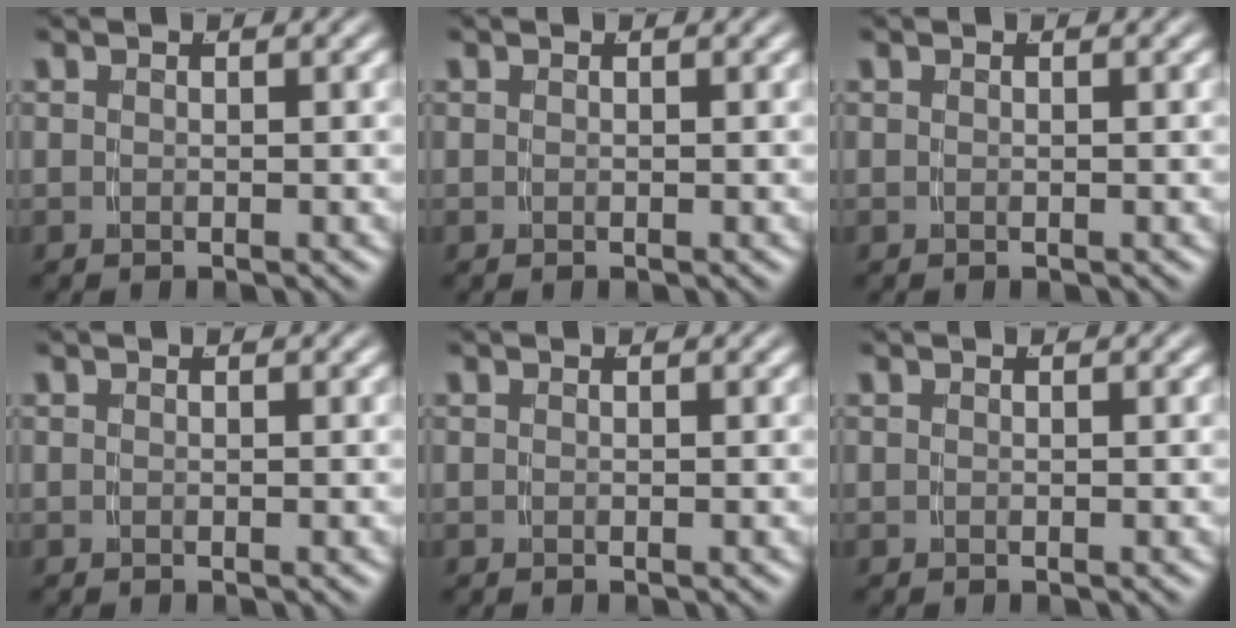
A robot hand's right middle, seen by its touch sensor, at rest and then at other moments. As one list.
[{"total": 0.0}, {"total": 0.0}, {"total": 0.0}, {"total": 0.0}, {"total": 0.0}]